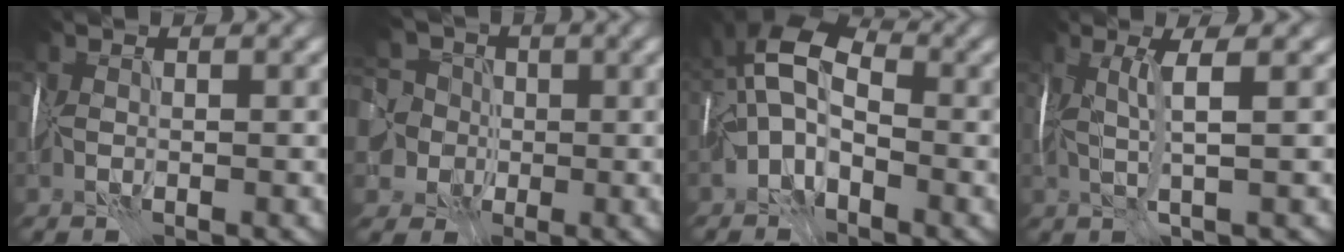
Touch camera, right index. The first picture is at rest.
{"total": 10.1, "force": [-1.8, 8.8, 4.7], "torque": [-0.097, 0.004, -0.072]}
{"total": 8.1, "force": [-0.8, 5.0, 6.3], "torque": [-0.113, 0.033, -0.033]}
{"total": 2.6, "force": [0.7, 0.0, 2.5], "torque": [-0.050, 0.004, 0.018]}